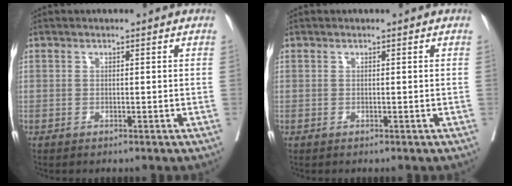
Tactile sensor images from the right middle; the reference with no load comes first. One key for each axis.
{"total": 0.0}